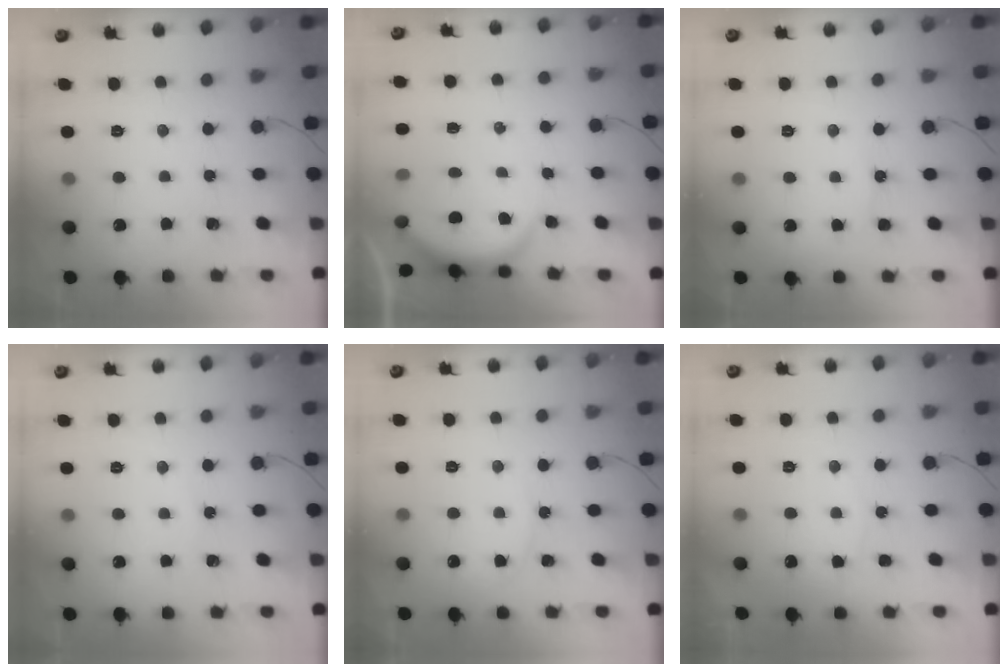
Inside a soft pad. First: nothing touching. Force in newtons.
{"total": 2.9, "press": 2.8, "slide": 0.6}
{"total": 4.4, "press": 4.4, "slide": 0.4}
{"total": 3.9, "press": 3.2, "slide": 2.2}
{"total": 3.3, "press": 3.3, "slide": 0.5}
{"total": 4.6, "press": 4.6, "slide": 0.3}